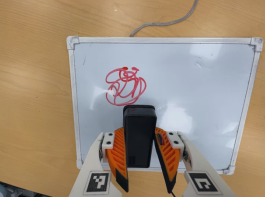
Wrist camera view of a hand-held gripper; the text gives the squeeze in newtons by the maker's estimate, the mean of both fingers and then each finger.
{"total": 6.9, "left": 5.5, "right": 8.3}